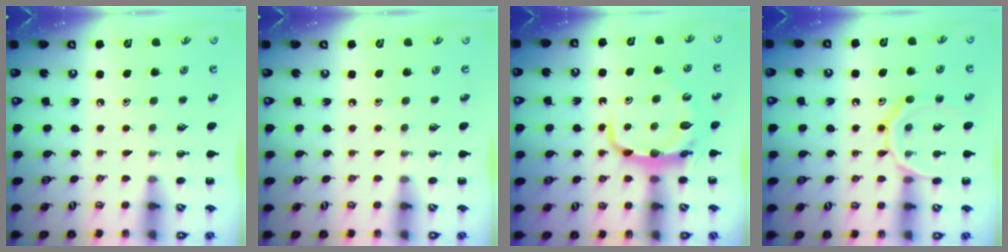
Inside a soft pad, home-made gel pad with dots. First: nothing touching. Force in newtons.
{"total": 0.0}
{"total": 6.6, "press": 6.5, "slide": 1.0}
{"total": 14.0, "press": 14.0, "slide": 1.2}